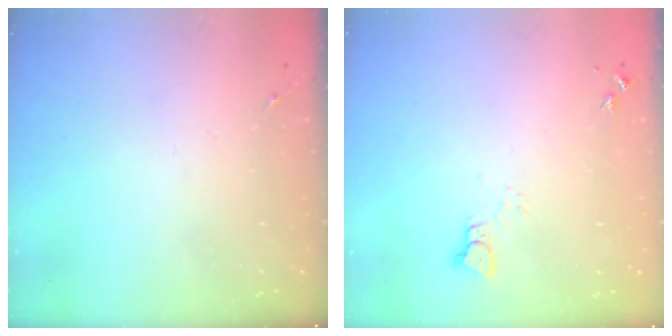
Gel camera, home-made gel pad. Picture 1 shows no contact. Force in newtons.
{"total": 2.5, "press": 2.5, "slide": 0.1}